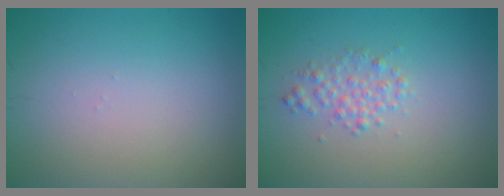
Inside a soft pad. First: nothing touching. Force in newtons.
{"total": 1.9, "press": 1.9, "slide": 0.0}